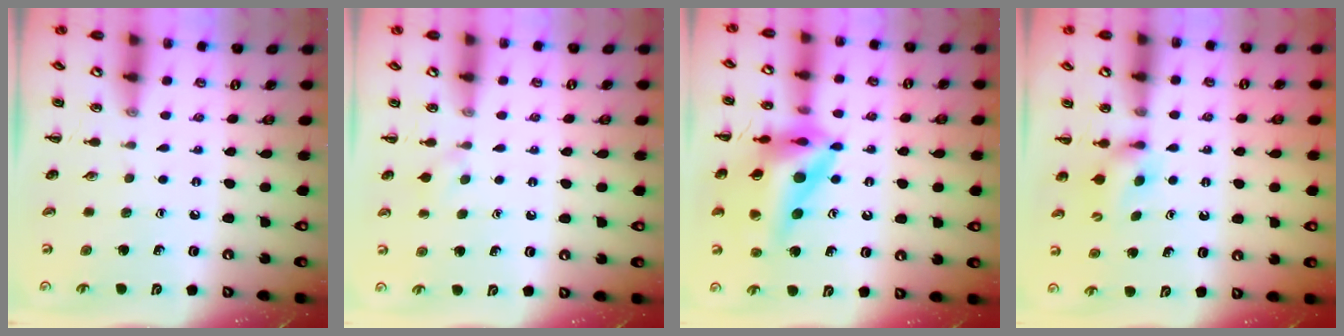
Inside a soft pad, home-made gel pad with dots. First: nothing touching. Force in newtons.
{"total": 4.2, "press": 3.9, "slide": 1.6}
{"total": 19.1, "press": 18.3, "slide": 5.2}
{"total": 5.9, "press": 5.7, "slide": 1.2}